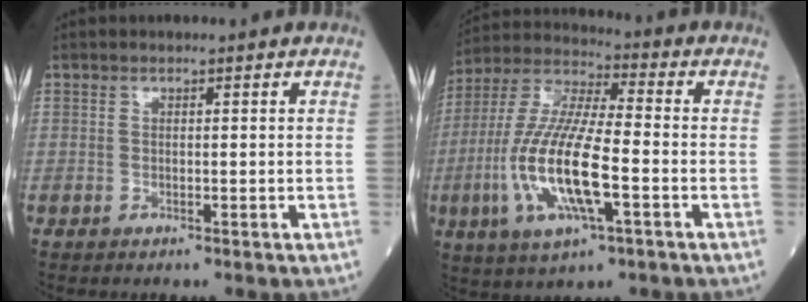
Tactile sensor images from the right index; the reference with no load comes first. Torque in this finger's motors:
{"motor_torque": [1.74, -0.40, 1.05, 0.21]}